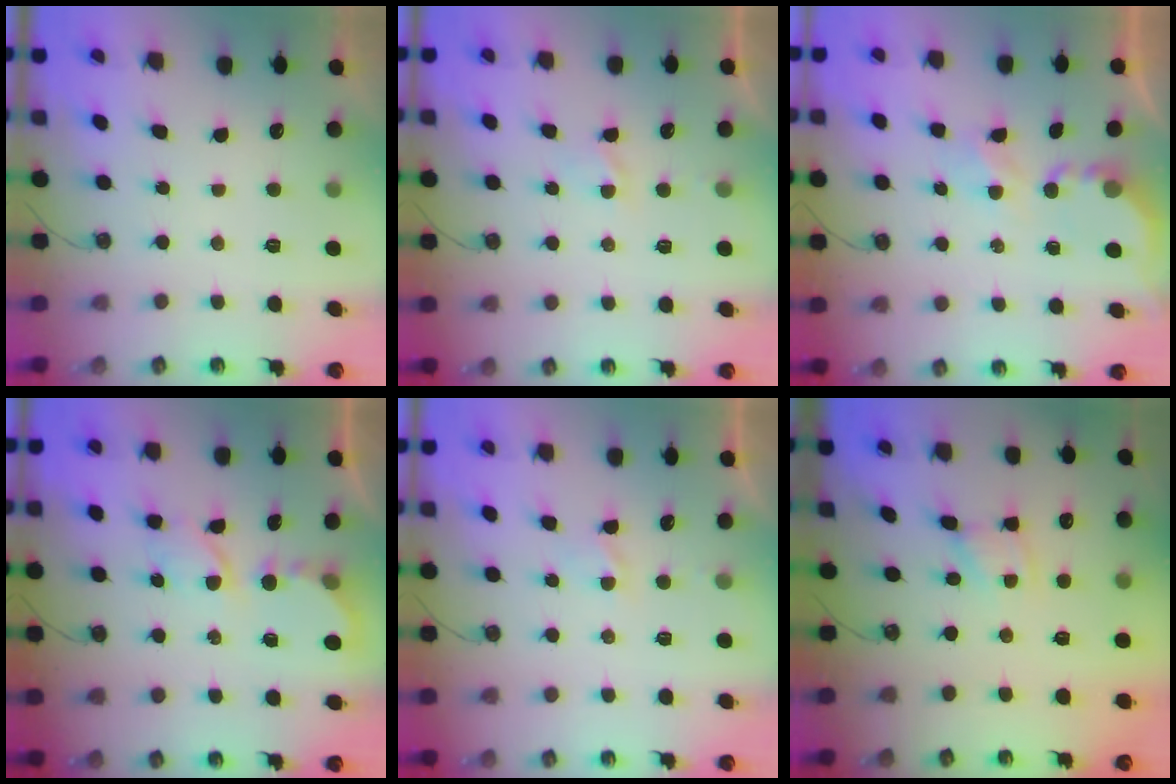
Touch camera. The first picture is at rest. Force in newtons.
{"total": 1.9, "press": 1.9, "slide": 0.4}
{"total": 3.6, "press": 3.6, "slide": 0.3}
{"total": 6.0, "press": 6.0, "slide": 0.5}
{"total": 1.9, "press": 1.9, "slide": 0.4}
{"total": 2.4, "press": 2.4, "slide": 0.1}